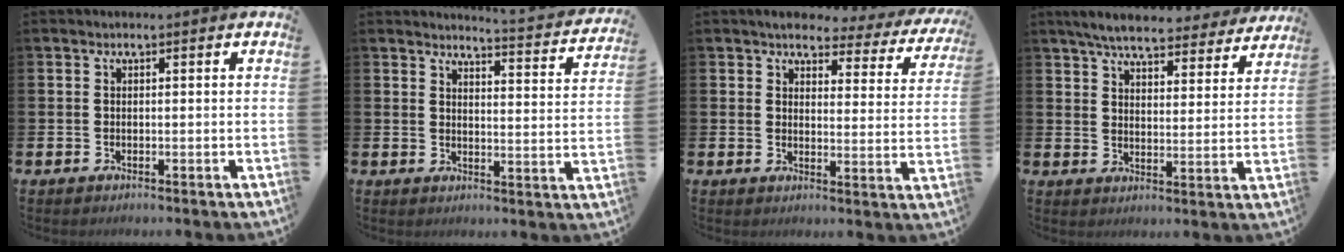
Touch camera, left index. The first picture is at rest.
{"total": 3.9, "force": [3.8, -0.2, 0.6], "torque": [-0.010, -0.038, 0.059]}
{"total": 3.8, "force": [3.3, 1.5, 0.9], "torque": [-0.024, -0.028, 0.049]}
{"total": 6.4, "force": [6.0, 1.0, 2.0], "torque": [-0.046, -0.034, 0.101]}